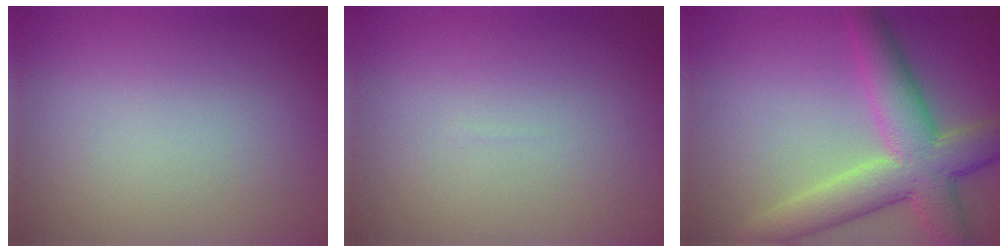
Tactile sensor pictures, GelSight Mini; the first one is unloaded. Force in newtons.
{"total": 0.0}
{"total": 7.6, "press": 7.6, "slide": 0.5}